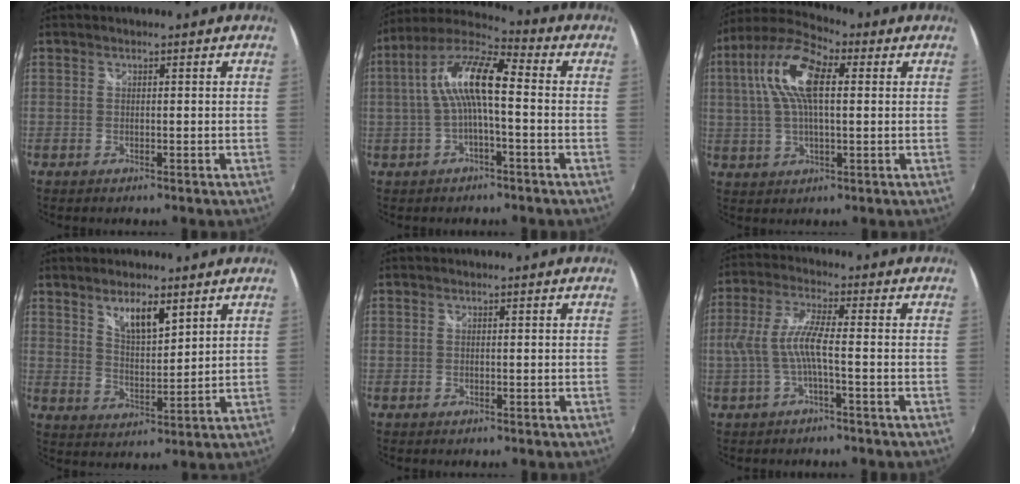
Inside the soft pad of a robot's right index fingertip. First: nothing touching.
{"total": 11.5, "force": [-0.1, 2.9, 11.1], "torque": [-0.219, 0.024, -0.007]}
{"total": 13.3, "force": [3.3, 5.4, 11.7], "torque": [-0.232, 0.027, 0.050]}
{"total": 6.9, "force": [4.5, 2.2, 4.7], "torque": [-0.078, -0.002, 0.083]}
{"total": 0.0}
{"total": 6.8, "force": [-1.7, 0.6, 6.6], "torque": [-0.147, 0.001, -0.025]}